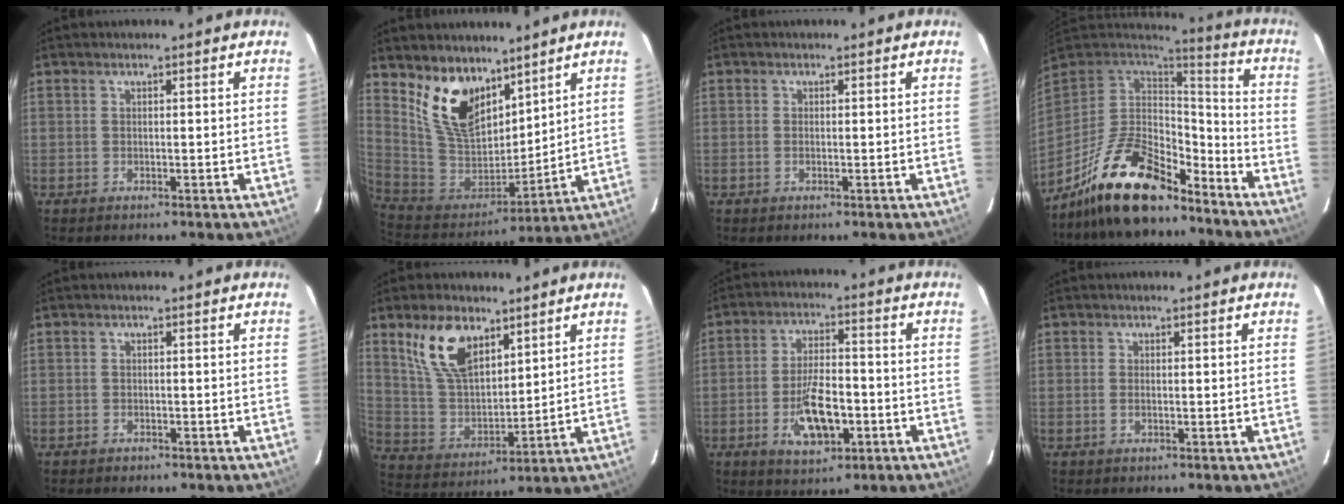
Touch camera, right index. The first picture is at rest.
{"total": 15.9, "force": [10.3, 8.8, 8.4], "torque": [-0.176, 0.006, 0.212]}
{"total": 0.7, "force": [-0.2, 0.3, 0.6], "torque": [-0.012, 0.001, -0.006]}
{"total": 19.6, "force": [-14.2, 7.6, 11.1], "torque": [-0.222, -0.002, -0.240]}
{"total": 1.3, "force": [-1.0, 0.9, 0.1], "torque": [-0.005, 0.004, -0.015]}
{"total": 13.4, "force": [7.9, 7.1, 8.2], "torque": [-0.162, 0.014, 0.164]}
{"total": 10.3, "force": [-3.7, 5.0, 8.2], "torque": [-0.158, 0.006, -0.052]}
{"total": 0.8, "force": [-0.3, 0.3, 0.7], "torque": [-0.016, 0.001, -0.007]}